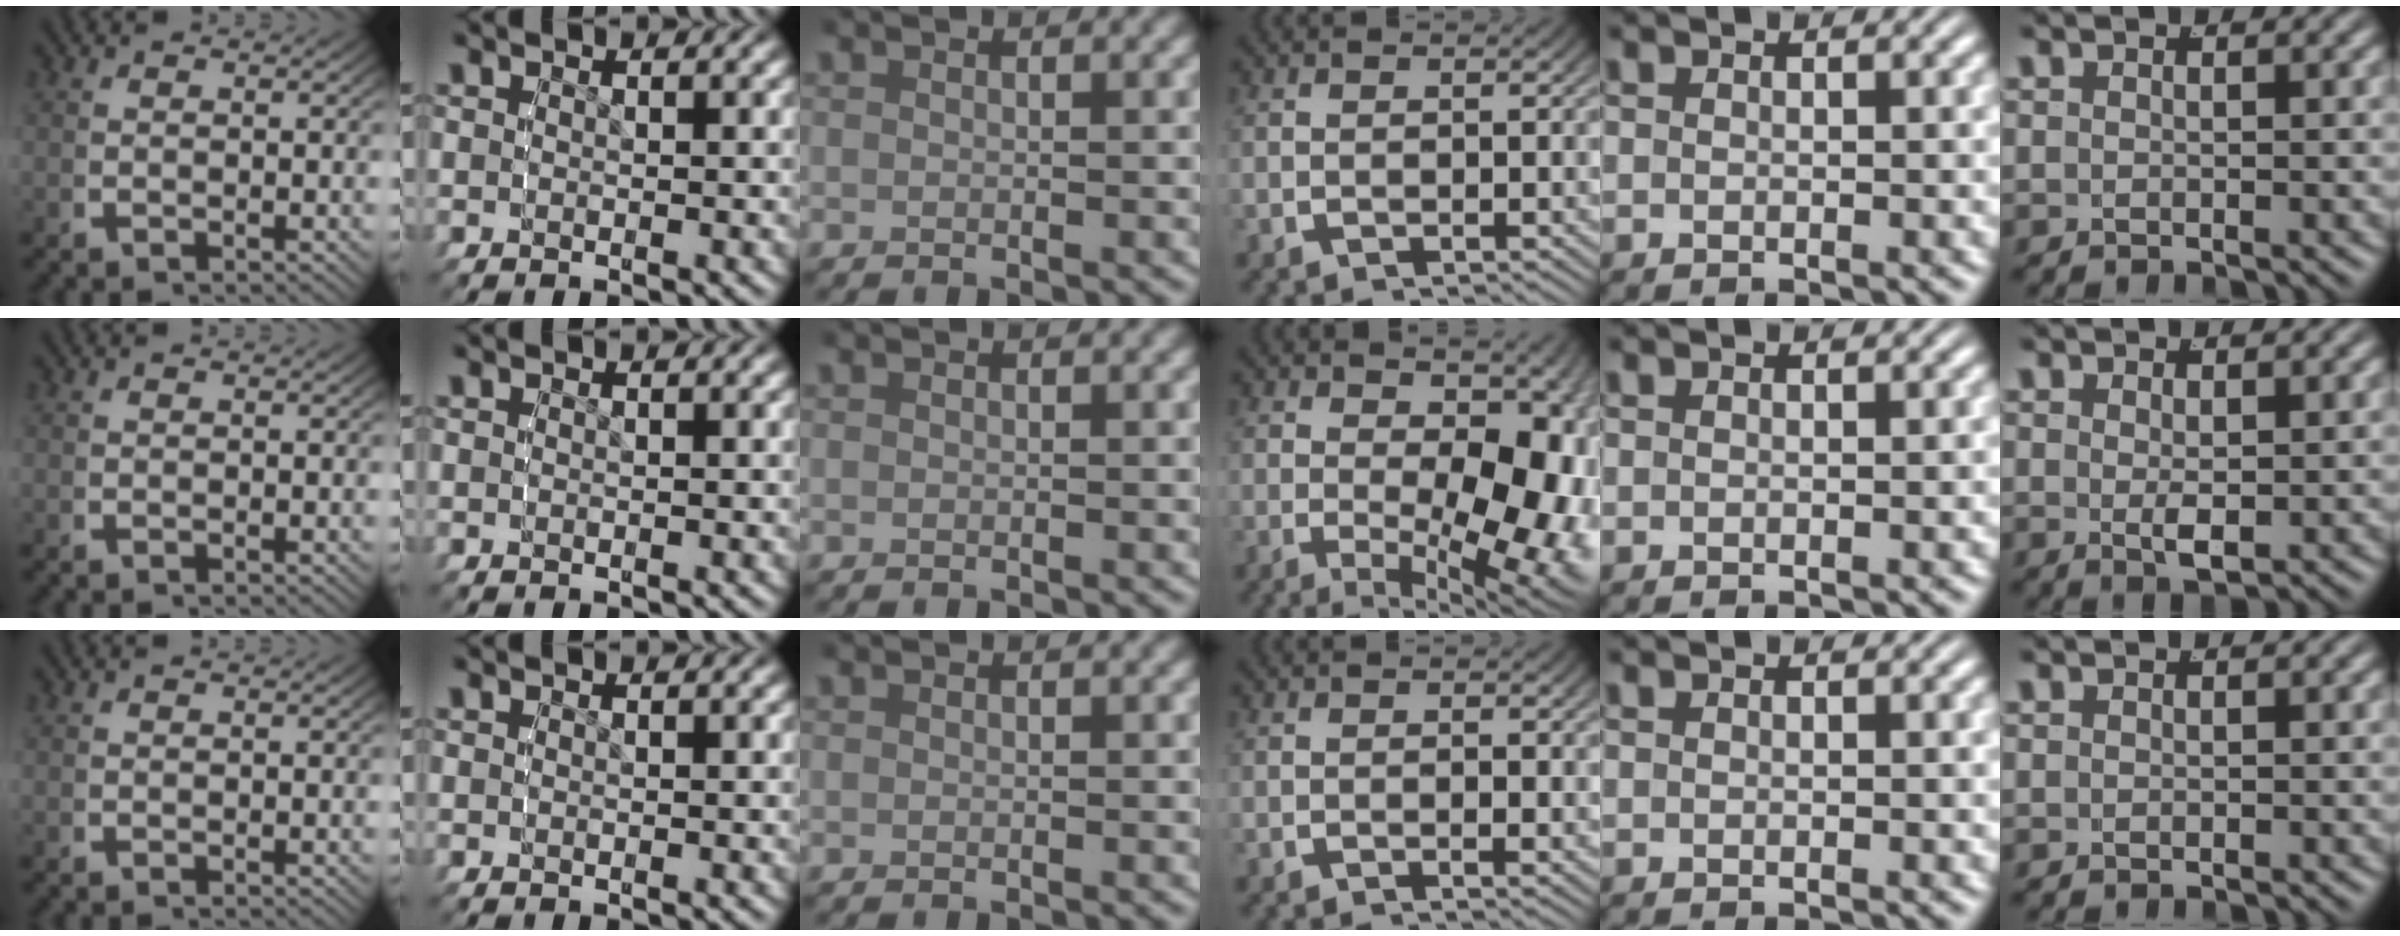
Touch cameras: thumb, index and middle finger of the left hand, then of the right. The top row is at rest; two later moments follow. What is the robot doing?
{"motion": "lift_and_place", "object": "toy banana"}